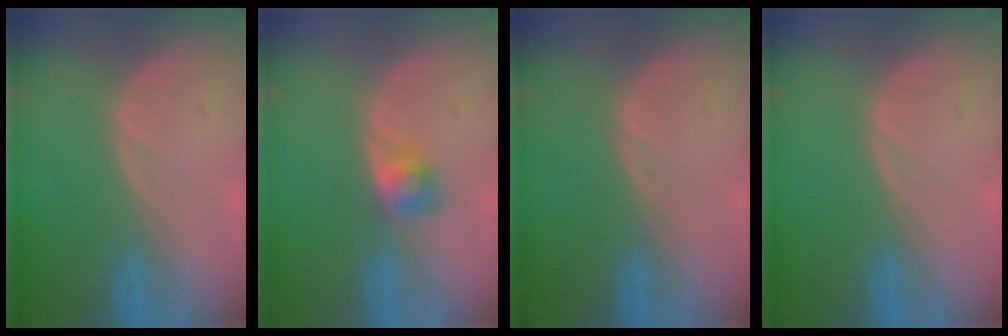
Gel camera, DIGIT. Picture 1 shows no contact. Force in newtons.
{"total": 2.8, "press": 2.6, "slide": 1.2}
{"total": 0.0}
{"total": 0.0}